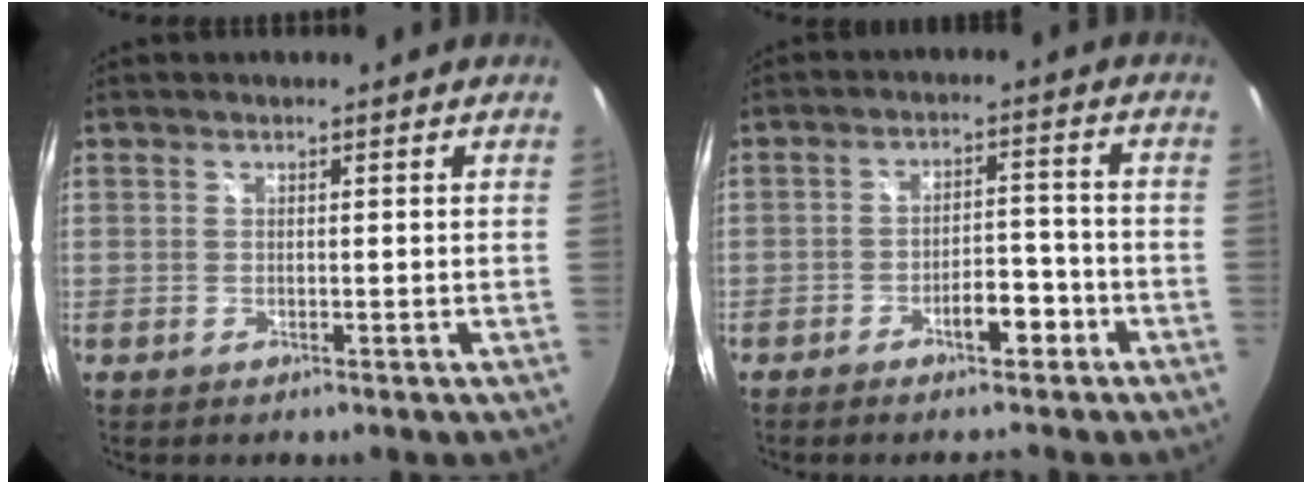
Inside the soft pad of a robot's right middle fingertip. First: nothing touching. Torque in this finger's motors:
{"motor_torque": [0.11, -0.10, 0.07, 0.04]}